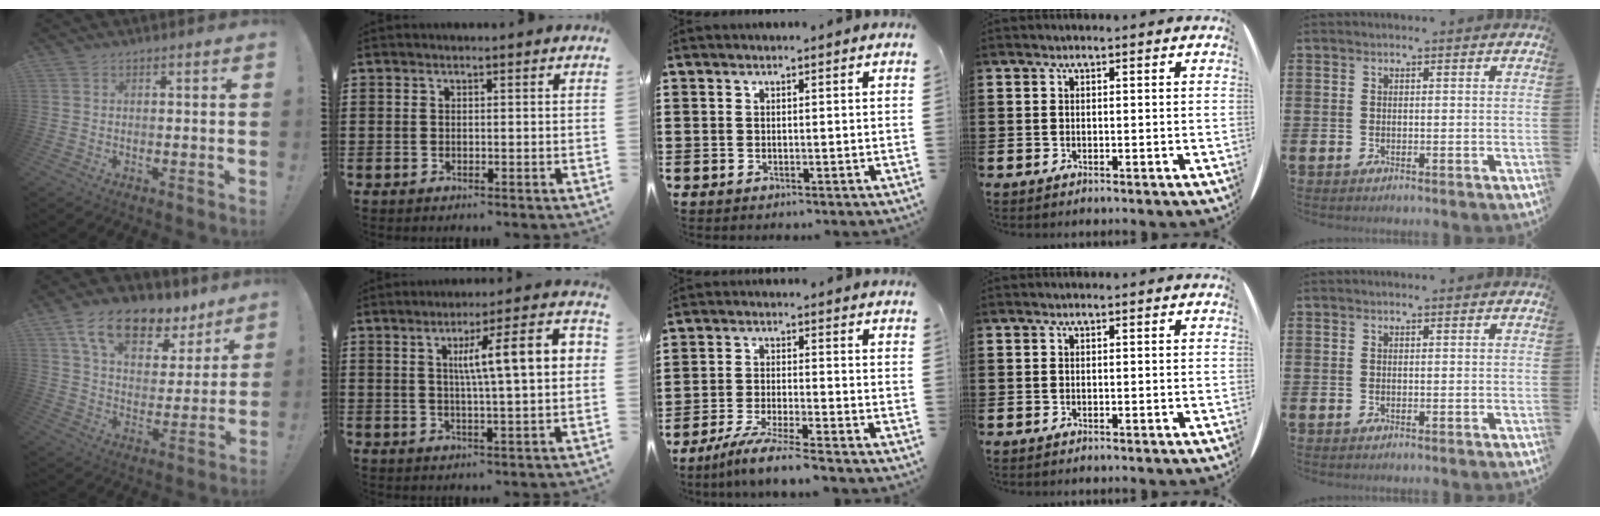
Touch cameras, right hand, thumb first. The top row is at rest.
{"thumb": {"total": 16.2, "force": [10.5, 8.3, 9.2], "torque": [-0.166, -0.056, 0.188]}, "index": {"total": 10.3, "force": [2.1, 1.1, 10.0], "torque": [-0.181, 0.004, 0.026]}, "middle": {"total": 5.4, "force": [-4.7, -0.5, 2.7], "torque": [-0.063, -0.020, -0.090]}}